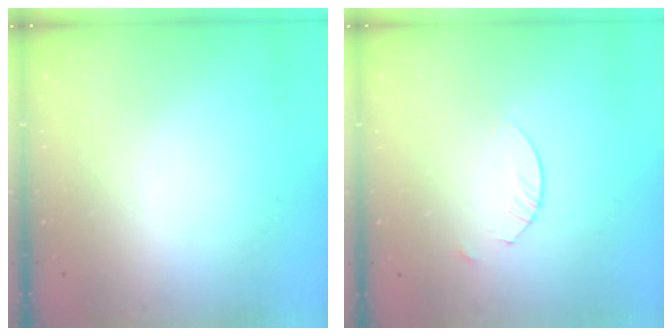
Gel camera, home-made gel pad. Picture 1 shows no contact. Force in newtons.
{"total": 2.4, "press": 2.4, "slide": 0.1}